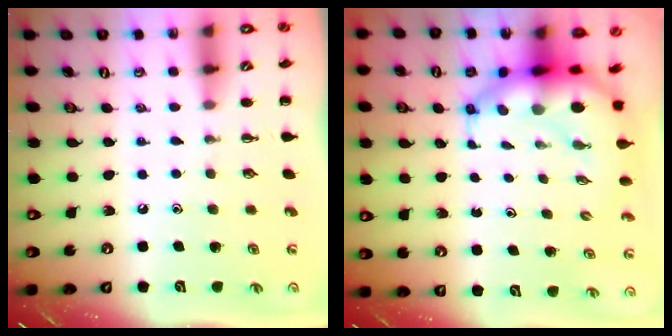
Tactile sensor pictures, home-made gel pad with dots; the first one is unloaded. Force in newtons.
{"total": 7.5, "press": 7.2, "slide": 2.1}